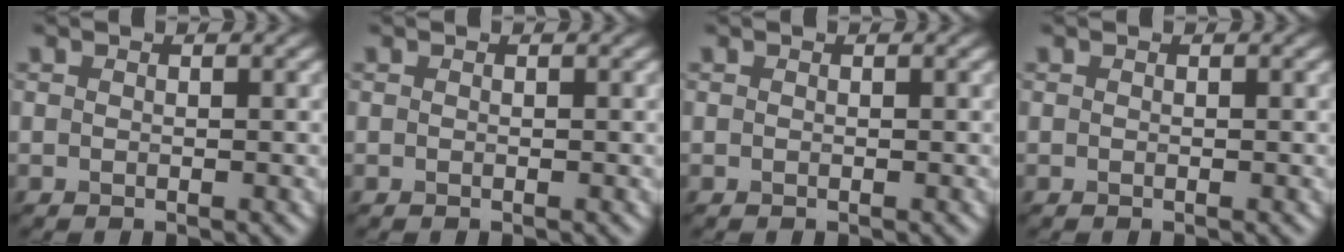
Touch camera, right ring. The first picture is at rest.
{"total": 0.0}
{"total": 0.0}
{"total": 0.0}